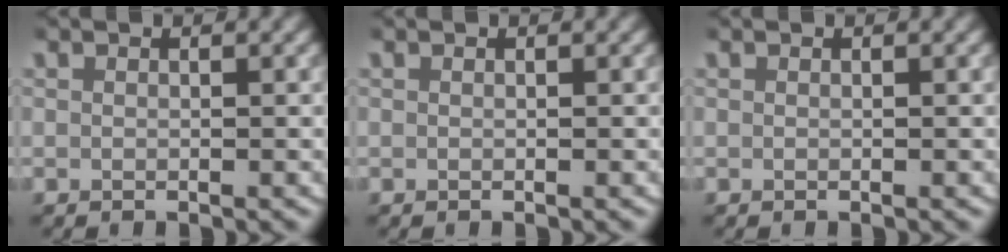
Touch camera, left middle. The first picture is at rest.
{"total": 0.0}
{"total": 0.0}